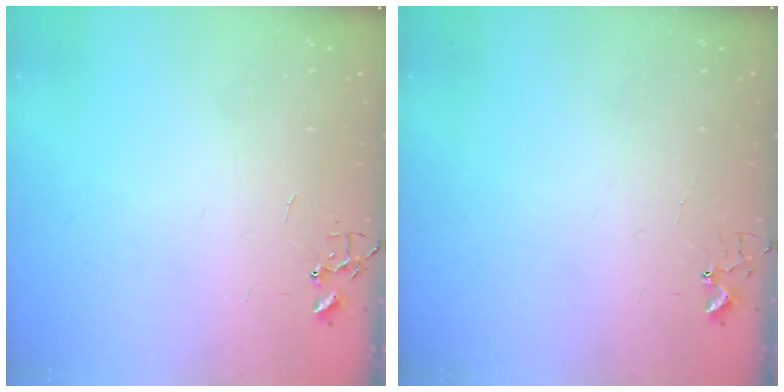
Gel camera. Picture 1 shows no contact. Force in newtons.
{"total": 2.7, "press": 2.7, "slide": 0.3}